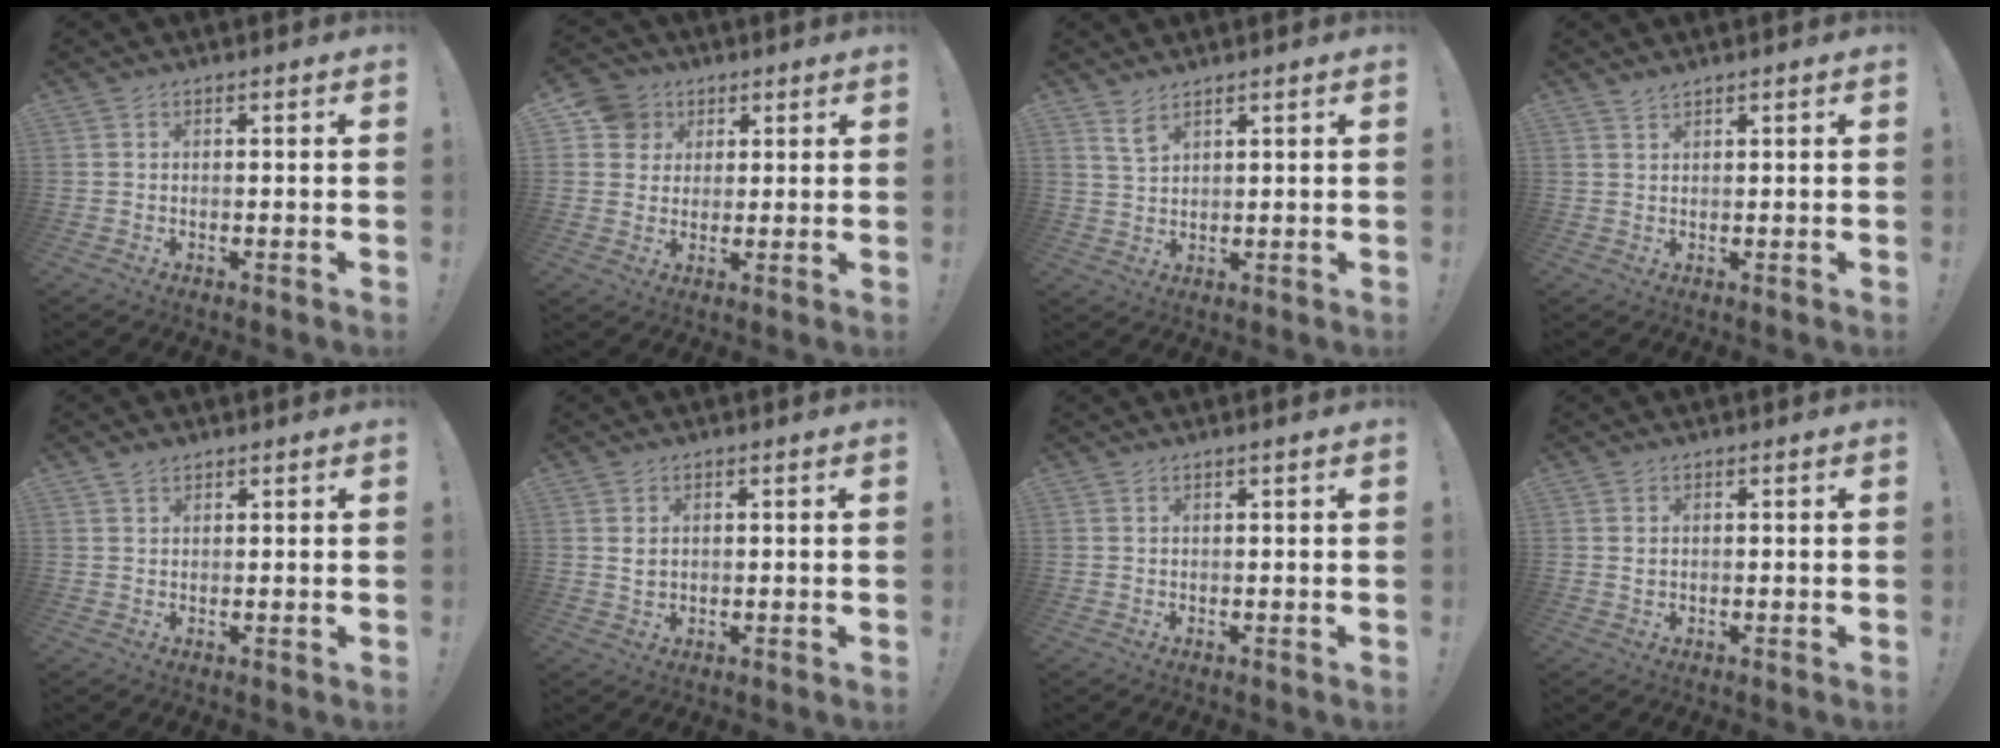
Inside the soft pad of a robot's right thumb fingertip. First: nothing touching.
{"total": 8.0, "force": [3.1, 7.2, 1.9], "torque": [-0.020, -0.015, 0.064]}
{"total": 4.2, "force": [3.2, 1.6, 2.2], "torque": [-0.034, -0.020, 0.057]}
{"total": 1.5, "force": [1.4, 0.2, 0.5], "torque": [-0.013, -0.004, 0.026]}
{"total": 1.8, "force": [1.4, 0.9, 0.6], "torque": [-0.007, -0.004, 0.026]}
{"total": 2.2, "force": [0.7, 1.5, 1.4], "torque": [-0.014, -0.002, 0.011]}
{"total": 1.0, "force": [0.5, -0.1, 0.8], "torque": [-0.011, -0.001, 0.007]}
{"total": 1.0, "force": [0.3, 0.7, 0.5], "torque": [-0.005, 0.001, 0.004]}